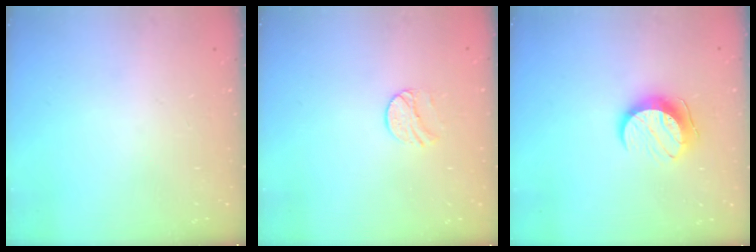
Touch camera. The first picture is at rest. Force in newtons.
{"total": 8.3, "press": 8.2, "slide": 0.7}
{"total": 10.0, "press": 10.0, "slide": 0.3}